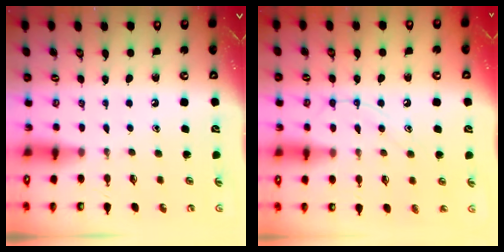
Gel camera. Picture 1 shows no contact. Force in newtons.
{"total": 10.6, "press": 10.6, "slide": 0.9}